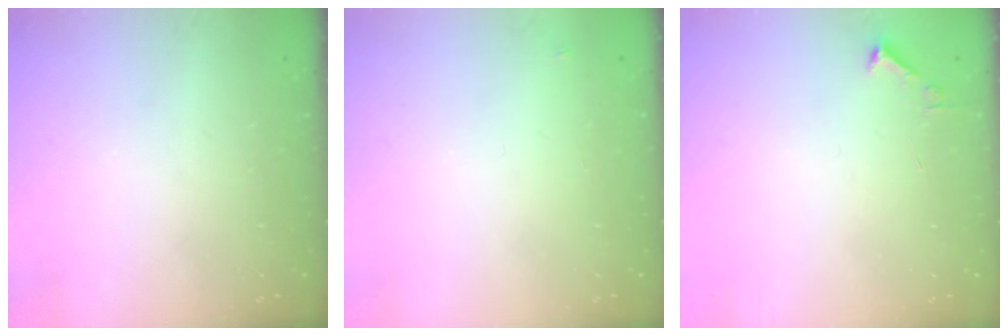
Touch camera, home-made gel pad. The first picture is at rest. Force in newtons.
{"total": 2.6, "press": 2.6, "slide": 0.2}
{"total": 1.7, "press": 1.7, "slide": 0.2}